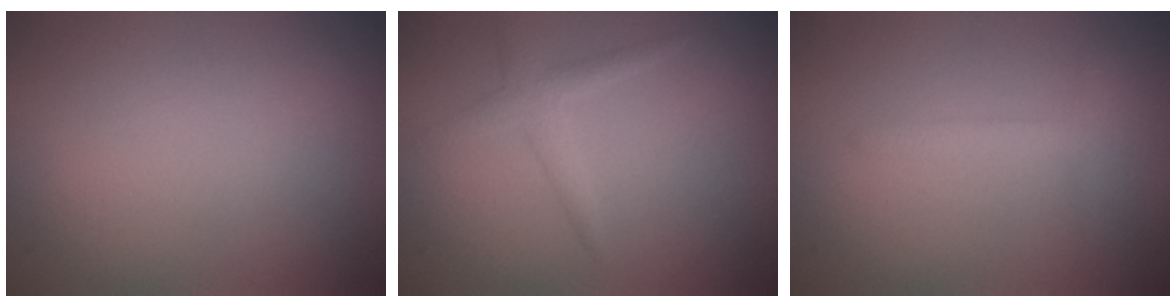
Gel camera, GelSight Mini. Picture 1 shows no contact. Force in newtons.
{"total": 1.6, "press": 1.6, "slide": 0.0}
{"total": 1.4, "press": 1.4, "slide": 0.1}